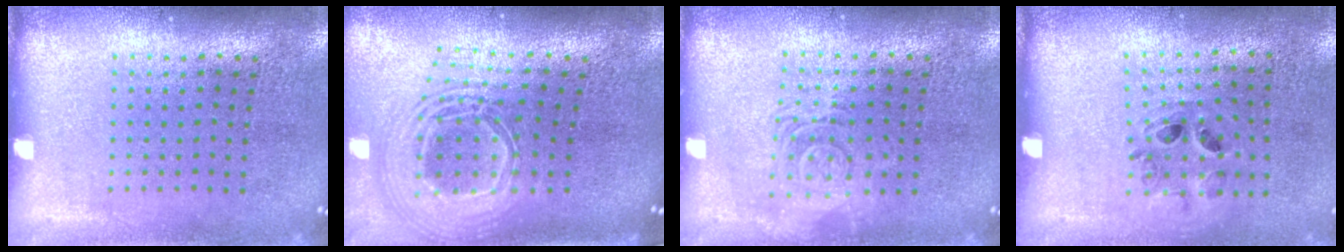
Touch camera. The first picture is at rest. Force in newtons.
{"total": 2.5, "press": 1.9, "slide": 1.7}
{"total": 2.8, "press": 2.8, "slide": 0.5}
{"total": 1.0, "press": 0.8, "slide": 0.5}